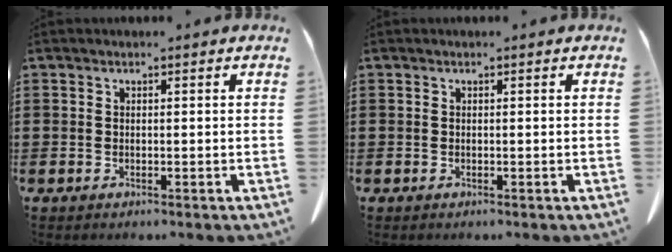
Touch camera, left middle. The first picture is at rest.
{"total": 0.0}